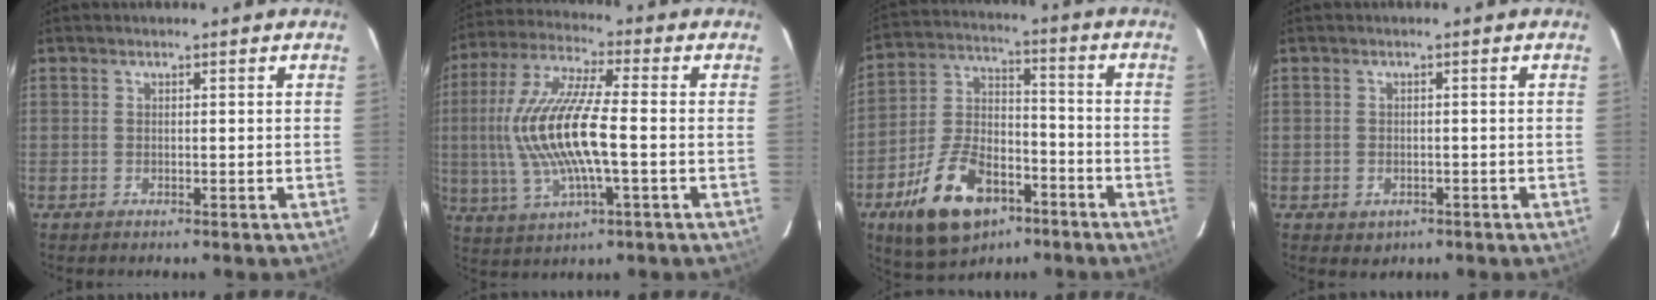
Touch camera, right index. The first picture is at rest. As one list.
[{"total": 16.0, "force": [-1.3, 3.9, 15.4], "torque": [-0.310, -0.002, -0.023]}, {"total": 18.1, "force": [-9.9, 10.0, 11.4], "torque": [-0.234, 0.009, -0.161]}, {"total": 2.1, "force": [-0.8, 1.8, 0.7], "torque": [-0.015, -0.001, -0.006]}]